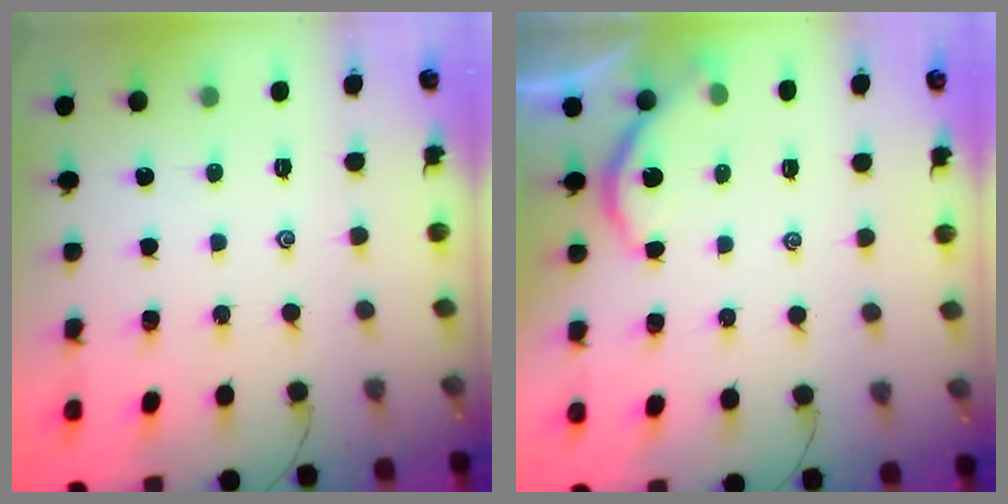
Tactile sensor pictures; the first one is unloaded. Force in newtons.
{"total": 3.3, "press": 3.3, "slide": 0.3}